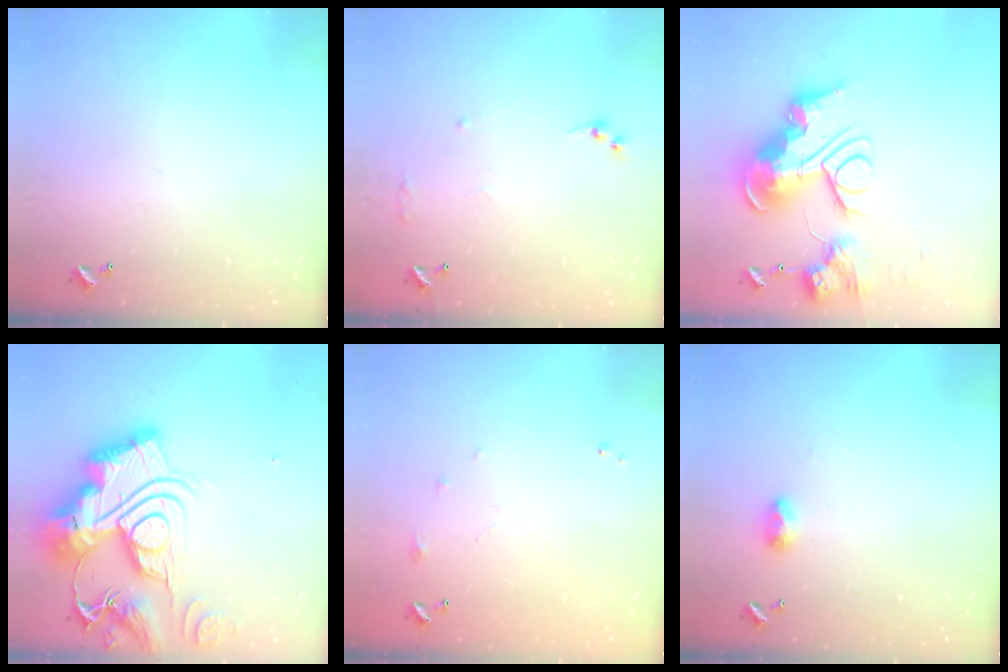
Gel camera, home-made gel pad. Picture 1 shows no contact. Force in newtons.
{"total": 7.5, "press": 7.4, "slide": 0.8}
{"total": 0.9, "press": 0.9, "slide": 0.0}
{"total": 0.6, "press": 0.6, "slide": 0.0}
{"total": 5.9, "press": 5.9, "slide": 0.8}
{"total": 4.1, "press": 4.1, "slide": 0.5}